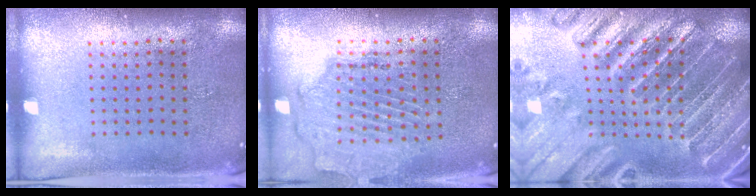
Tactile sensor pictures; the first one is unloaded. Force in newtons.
{"total": 1.6, "press": 1.6, "slide": 0.5}
{"total": 3.2, "press": 3.1, "slide": 0.5}